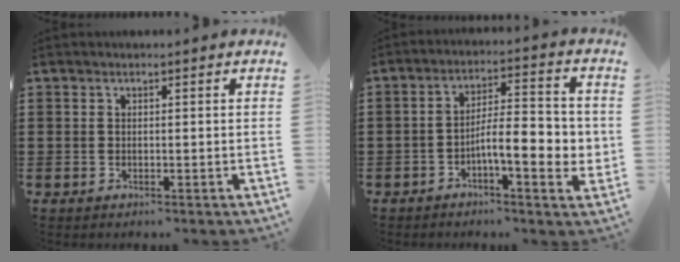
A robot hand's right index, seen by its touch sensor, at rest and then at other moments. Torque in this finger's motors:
{"motor_torque": [1.50, -0.64, 0.39, 0.11]}